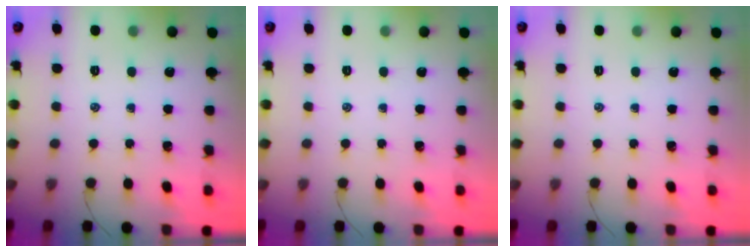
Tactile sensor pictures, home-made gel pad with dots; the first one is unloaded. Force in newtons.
{"total": 0.0}
{"total": 0.0}